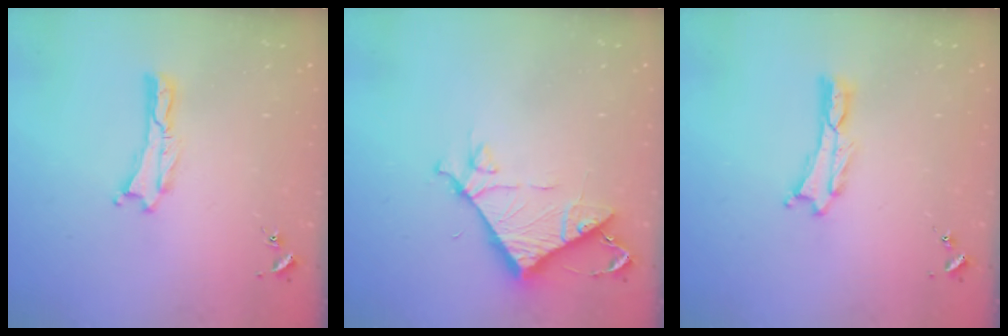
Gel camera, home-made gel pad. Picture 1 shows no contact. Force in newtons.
{"total": 7.9, "press": 7.8, "slide": 0.6}
{"total": 0.0}